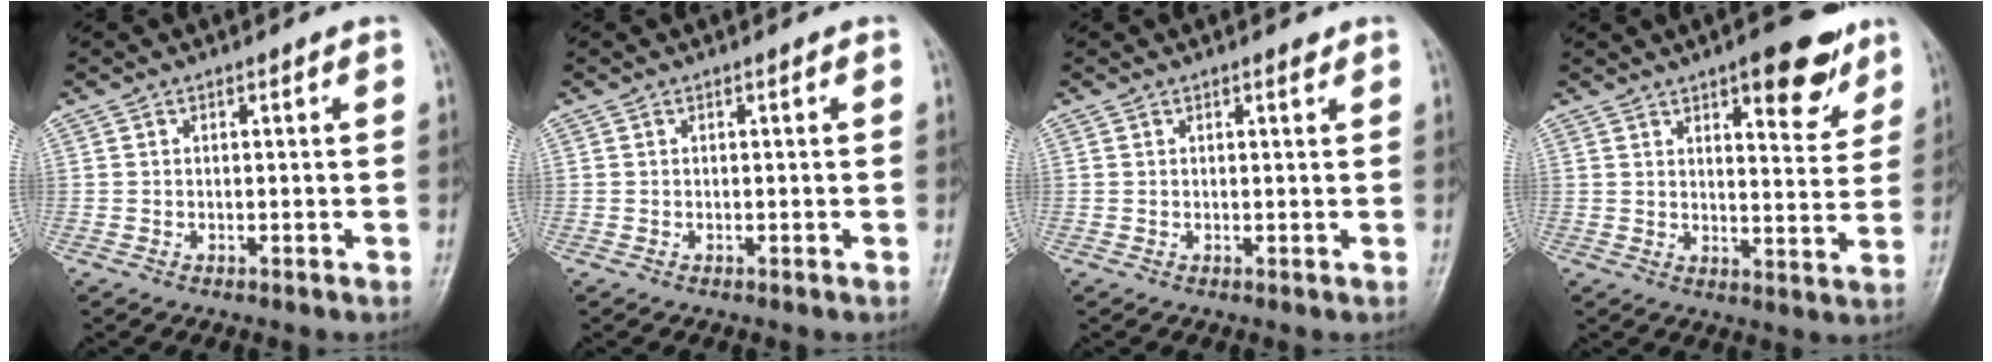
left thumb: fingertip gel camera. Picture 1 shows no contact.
{"total": 0.0}
{"total": 0.9, "force": [0.7, 0.3, 0.5], "torque": [-0.009, -0.004, 0.010]}
{"total": 11.3, "force": [7.0, 4.1, 7.9], "torque": [-0.072, -0.037, 0.093]}